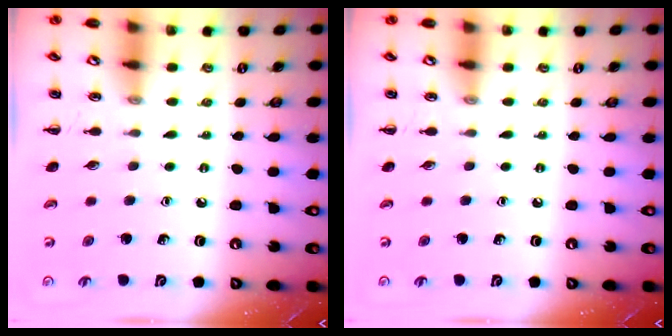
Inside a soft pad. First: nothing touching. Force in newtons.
{"total": 0.0}